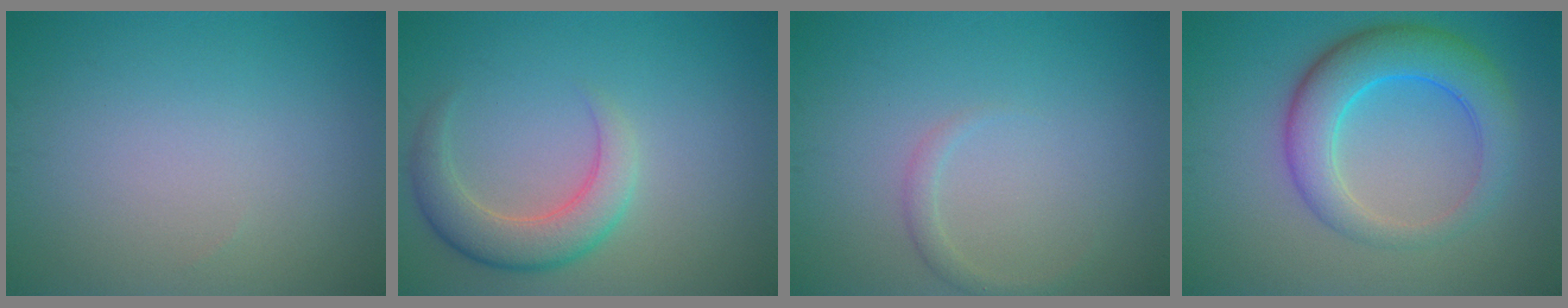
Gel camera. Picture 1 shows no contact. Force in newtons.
{"total": 4.3, "press": 4.3, "slide": 0.2}
{"total": 1.2, "press": 1.2, "slide": 0.1}
{"total": 6.4, "press": 6.4, "slide": 0.2}